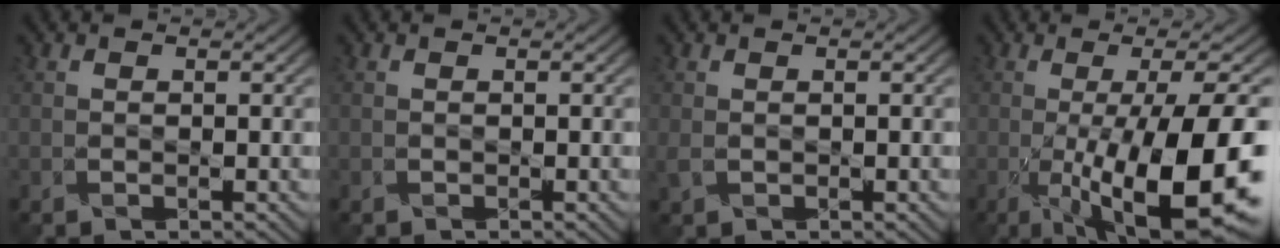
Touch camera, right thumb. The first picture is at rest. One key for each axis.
{"total": 0.0}
{"total": 0.7, "fx": 0.1, "fy": 0.6, "fz": 0.3, "tx": -0.011, "ty": -0.004, "tz": 0.003}
{"total": 15.6, "fx": -4.1, "fy": 3.8, "fz": 14.6, "tx": -0.216, "ty": -0.009, "tz": -0.058}